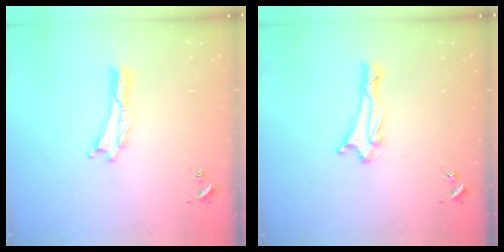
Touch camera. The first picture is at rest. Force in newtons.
{"total": 2.0, "press": 1.8, "slide": 0.8}